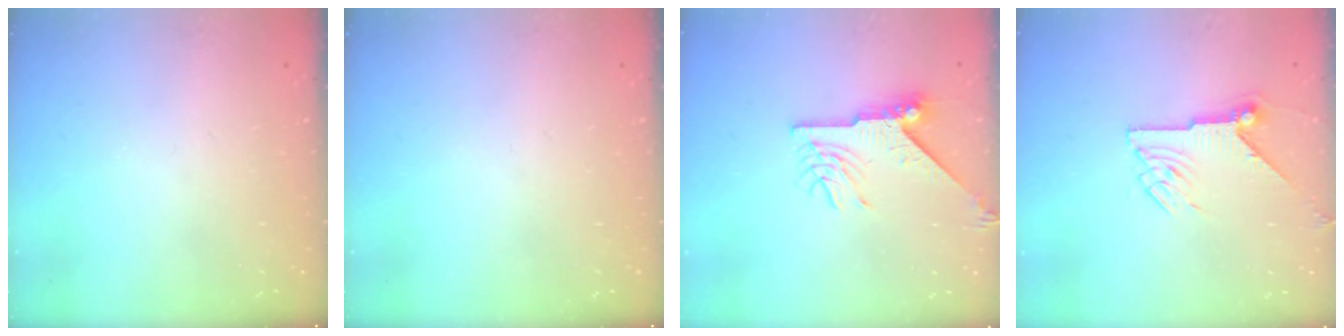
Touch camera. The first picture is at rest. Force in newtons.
{"total": 0.0}
{"total": 11.2, "press": 11.2, "slide": 1.0}
{"total": 8.0, "press": 8.0, "slide": 0.5}